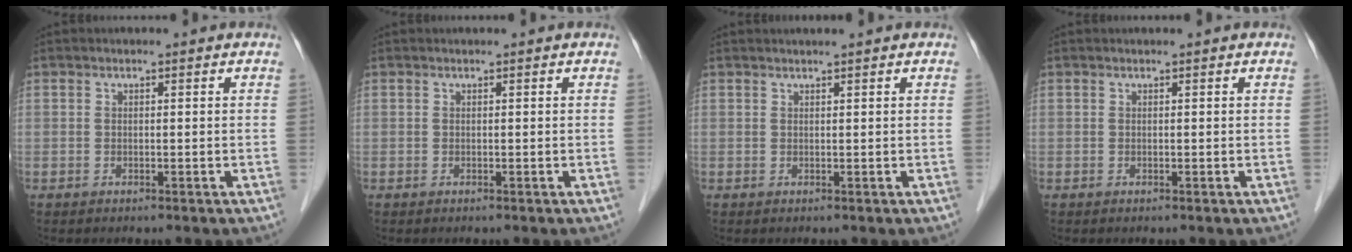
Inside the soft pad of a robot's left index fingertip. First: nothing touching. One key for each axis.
{"total": 0.0}
{"total": 1.2, "fx": 1.0, "fy": -0.2, "fz": 0.5, "tx": -0.006, "ty": 0.008, "tz": 0.023}
{"total": 0.0}